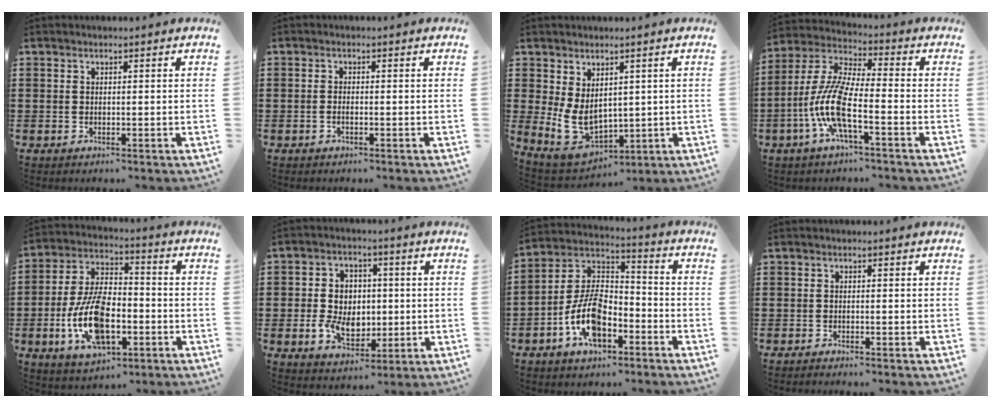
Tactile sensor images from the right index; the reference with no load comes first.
{"total": 0.7, "force": [-0.4, 0.2, 0.6], "torque": [-0.011, -0.004, -0.006]}
{"total": 7.3, "force": [0.5, 5.2, 5.1], "torque": [-0.134, -0.002, 0.013]}
{"total": 10.0, "force": [-3.8, 2.3, 8.9], "torque": [-0.218, -0.015, -0.080]}
{"total": 12.5, "force": [-3.8, 6.3, 10.1], "torque": [-0.224, 0.003, -0.071]}
{"total": 7.6, "force": [-0.6, 6.0, 4.6], "torque": [-0.095, 0.014, -0.012]}
{"total": 10.3, "force": [-4.9, 5.3, 7.2], "torque": [-0.168, 0.006, -0.096]}
{"total": 0.8, "force": [-0.7, -0.1, 0.1], "torque": [-0.005, -0.005, -0.014]}